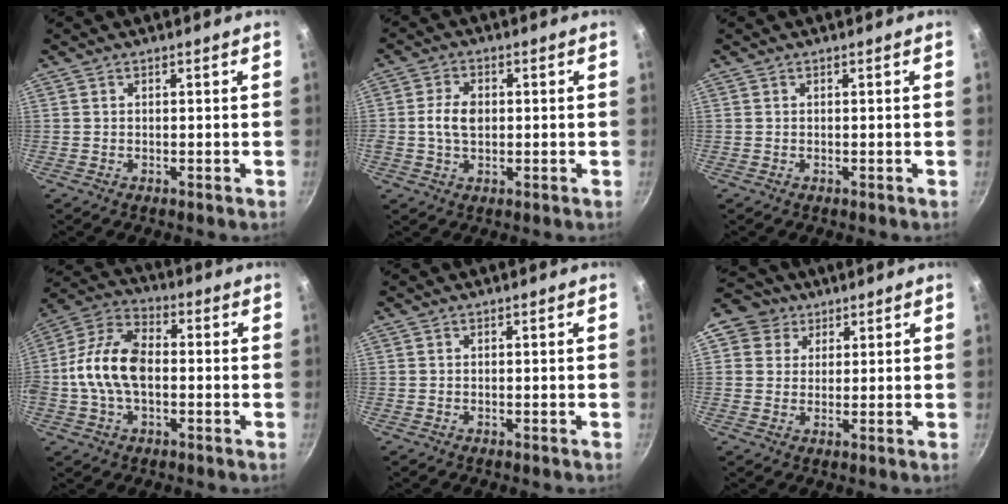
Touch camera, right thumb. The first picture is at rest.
{"total": 5.6, "force": [0.2, 3.8, 4.2], "torque": [-0.071, 0.008, 0.000]}
{"total": 0.0}
{"total": 14.1, "force": [-1.0, 8.6, 11.1], "torque": [-0.199, 0.038, -0.034]}
{"total": 0.0}
{"total": 6.8, "force": [3.2, 5.8, 1.5], "torque": [0.003, 0.004, 0.041]}